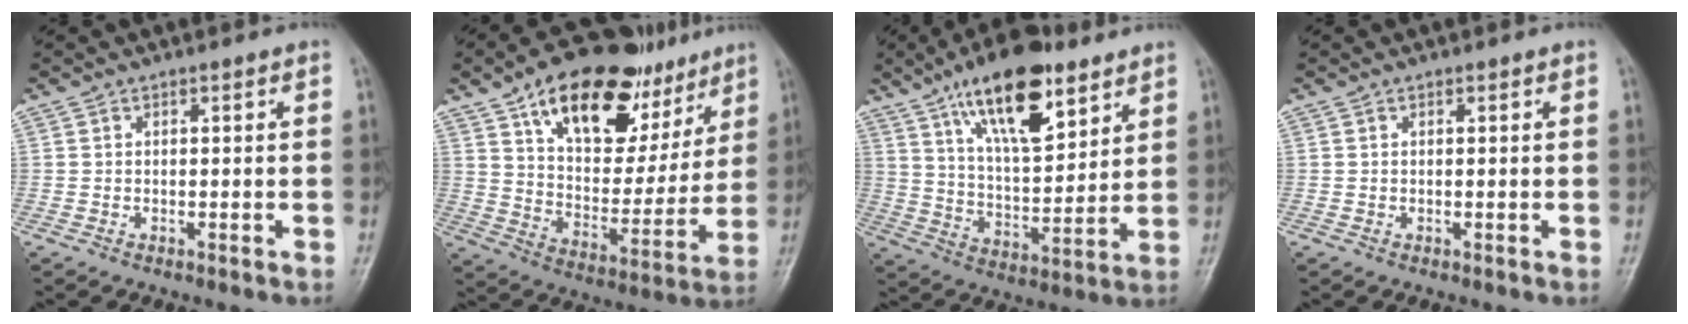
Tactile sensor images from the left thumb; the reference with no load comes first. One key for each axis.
{"total": 24.6, "fx": 14.2, "fy": 13.2, "fz": 15.1, "tx": -0.184, "ty": -0.032, "tz": 0.232}
{"total": 18.6, "fx": 10.8, "fy": 7.3, "fz": 13.2, "tx": -0.184, "ty": -0.048, "tz": 0.188}
{"total": 0.0}